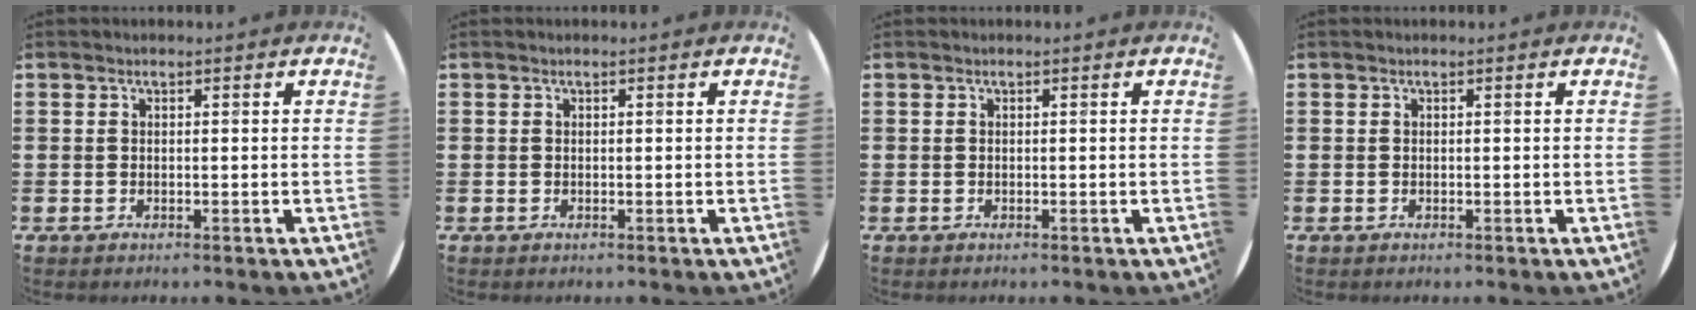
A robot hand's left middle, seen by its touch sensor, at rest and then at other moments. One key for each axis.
{"total": 0.0}
{"total": 0.0}
{"total": 0.0}